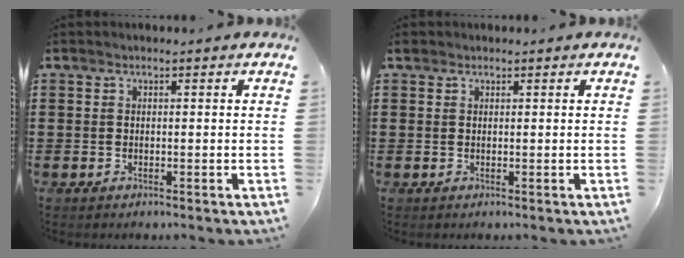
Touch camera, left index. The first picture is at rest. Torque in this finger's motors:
{"motor_torque": [0.22, -0.10, 0.02, 0.02]}